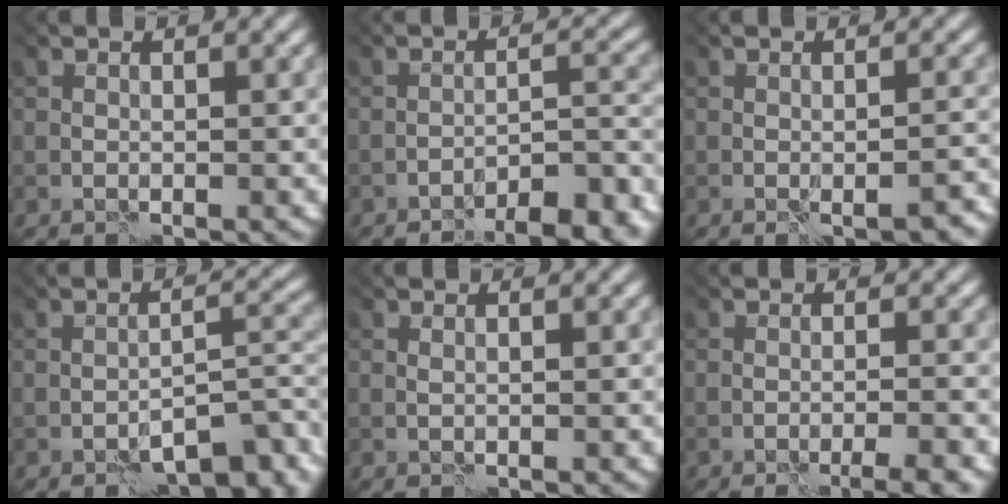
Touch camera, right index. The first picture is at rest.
{"total": 8.1, "force": [-7.6, 0.8, 2.7], "torque": [-0.019, 0.013, -0.081]}
{"total": 1.8, "force": [-1.5, -0.2, 0.9], "torque": [-0.006, 0.000, -0.010]}
{"total": 5.6, "force": [-5.1, 0.5, 2.4], "torque": [-0.019, 0.015, -0.059]}
{"total": 0.8, "force": [0.5, 0.2, 0.5], "torque": [-0.006, 0.000, 0.005]}
{"total": 4.1, "force": [-2.8, 0.6, 2.9], "torque": [-0.019, 0.016, -0.036]}